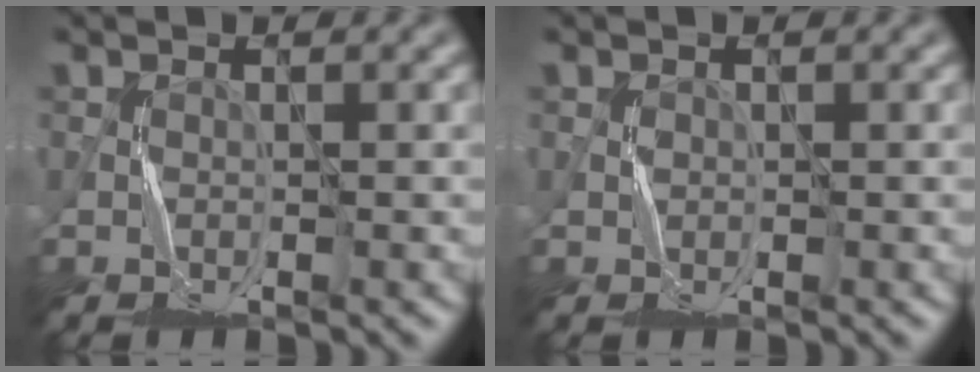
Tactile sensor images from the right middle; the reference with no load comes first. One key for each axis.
{"total": 0.5, "fx": -0.1, "fy": 0.5, "fz": -0.1, "tx": 0.003, "ty": 0.002, "tz": -0.002}